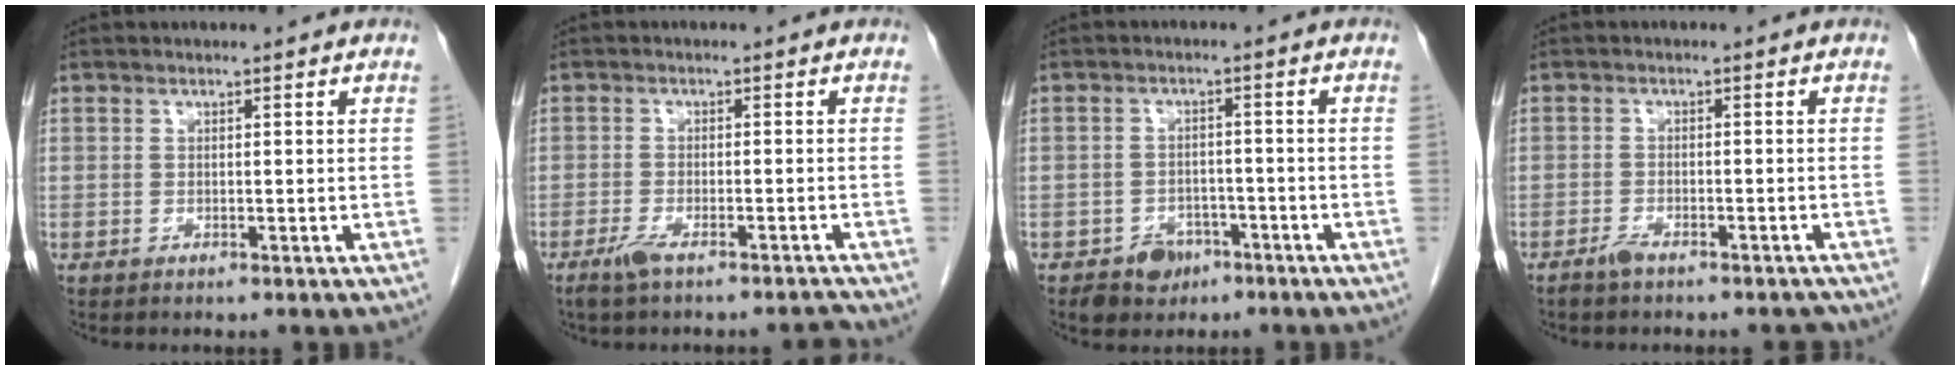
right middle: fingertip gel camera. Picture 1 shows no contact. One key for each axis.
{"total": 4.1, "fx": -3.5, "fy": 0.4, "fz": 2.2, "tx": -0.033, "ty": -0.005, "tz": -0.063}
{"total": 4.4, "fx": -2.7, "fy": 3.2, "fz": 1.2, "tx": -0.015, "ty": 0.008, "tz": -0.036}
{"total": 3.9, "fx": -3.5, "fy": 1.2, "fz": 1.4, "tx": -0.018, "ty": 0.002, "tz": -0.053}